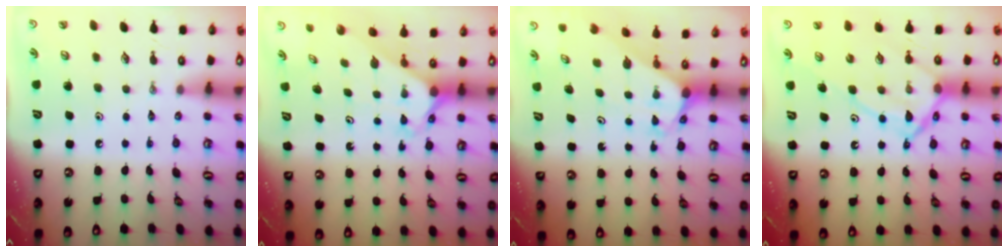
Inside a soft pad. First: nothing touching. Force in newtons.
{"total": 2.3, "press": 2.3, "slide": 0.2}
{"total": 3.0, "press": 3.0, "slide": 0.2}
{"total": 13.8, "press": 13.7, "slide": 1.6}